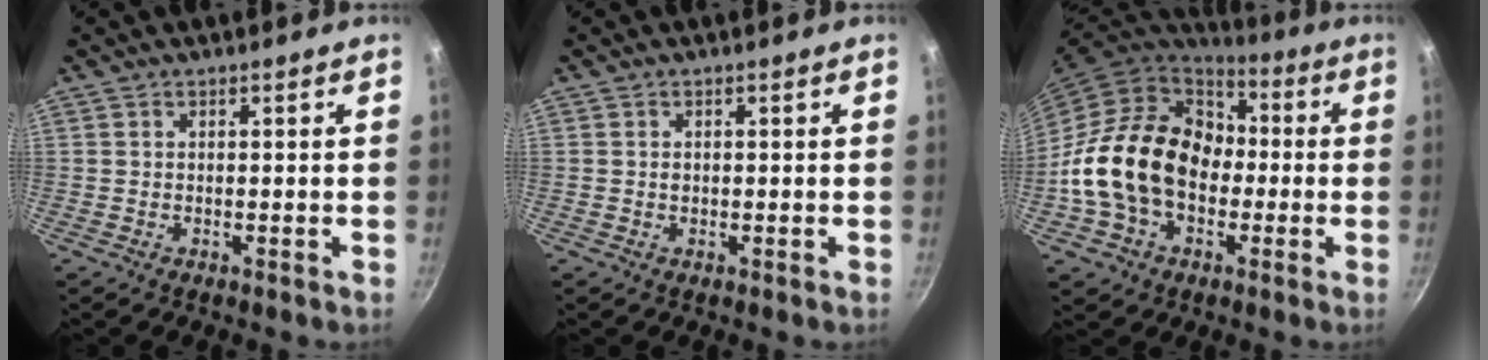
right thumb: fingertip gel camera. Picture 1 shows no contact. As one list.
[{"total": 1.9, "force": [-0.2, 1.4, 1.3], "torque": [-0.020, 0.004, -0.004]}, {"total": 21.2, "force": [-1.9, 15.9, 13.8], "torque": [-0.224, 0.049, -0.035]}]